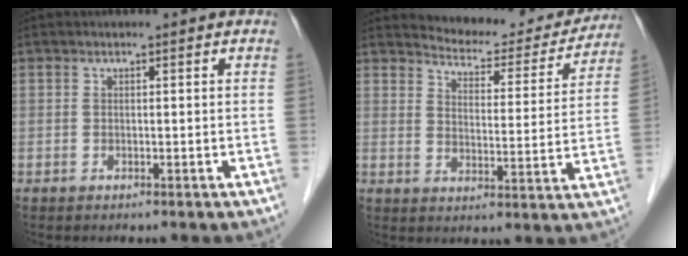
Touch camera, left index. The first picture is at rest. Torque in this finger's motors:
{"motor_torque": [0.43, -0.57, -0.16, -0.05]}